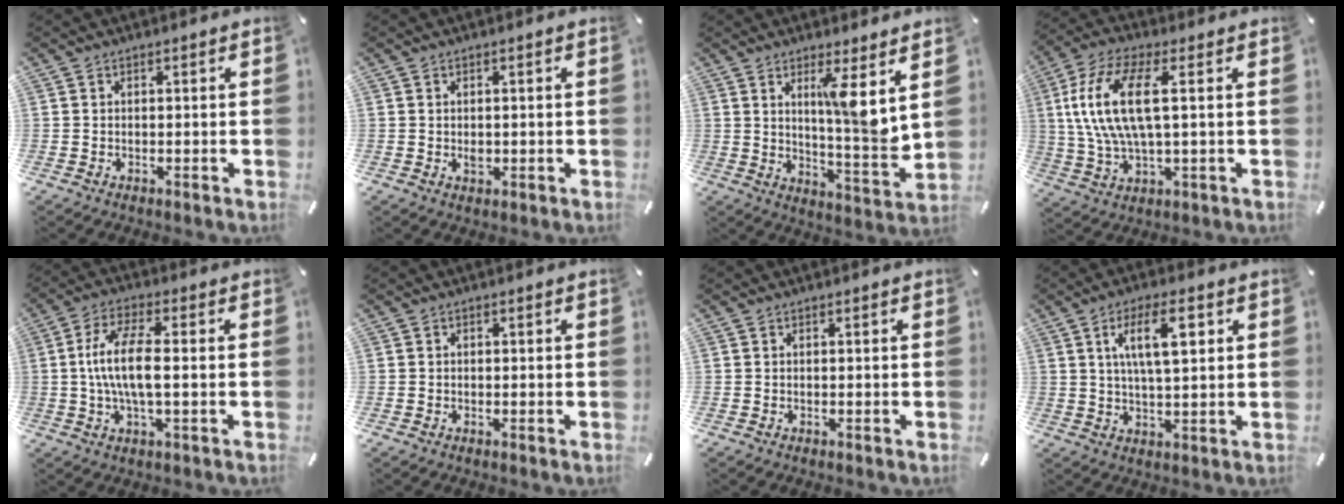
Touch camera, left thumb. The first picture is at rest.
{"total": 1.5, "force": [-0.1, 1.2, 0.9], "torque": [-0.019, 0.003, -0.003]}
{"total": 9.7, "force": [4.5, 0.8, 8.5], "torque": [-0.132, -0.042, 0.069]}
{"total": 14.2, "force": [2.7, 5.5, 12.9], "torque": [-0.282, -0.008, 0.042]}
{"total": 10.4, "force": [-0.1, 3.1, 9.9], "torque": [-0.199, -0.003, -0.006]}
{"total": 0.6, "force": [-0.3, 0.5, 0.1], "torque": [0.001, 0.003, -0.007]}
{"total": 0.0}
{"total": 10.5, "force": [3.5, 3.6, 9.2], "torque": [-0.162, -0.001, 0.054]}